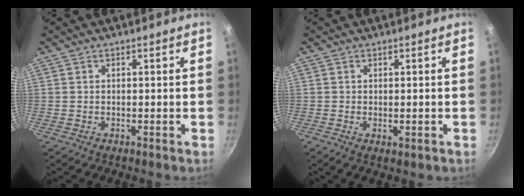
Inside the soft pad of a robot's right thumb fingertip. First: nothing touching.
{"total": 7.3, "force": [-3.2, 4.3, 4.8], "torque": [-0.049, 0.012, -0.029]}